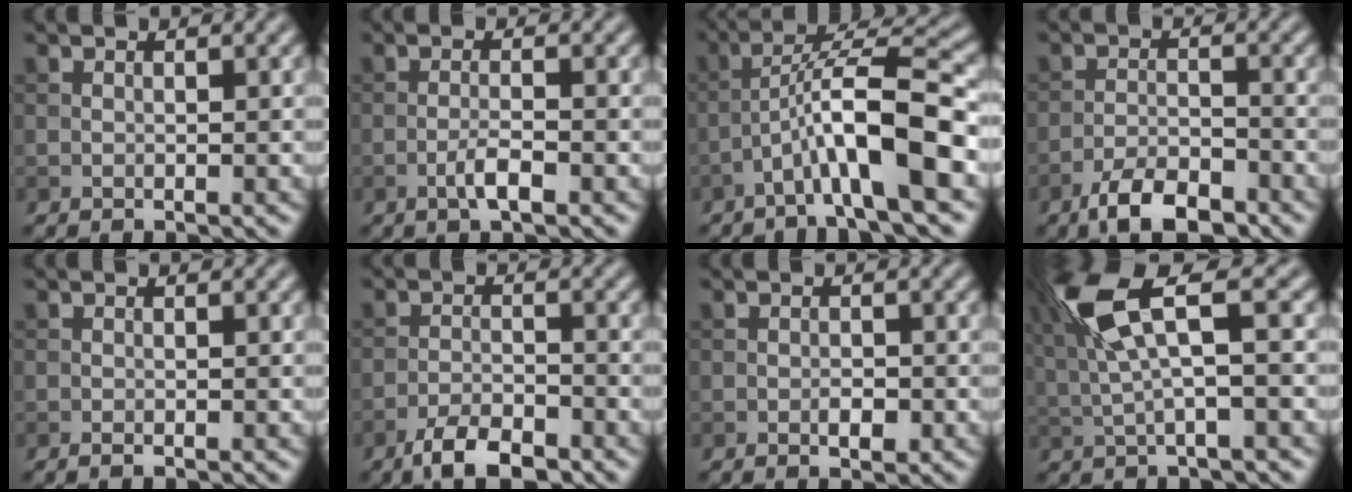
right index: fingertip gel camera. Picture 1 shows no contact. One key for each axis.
{"total": 2.4, "fx": -1.2, "fy": 0.5, "fz": 2.0, "tx": -0.040, "ty": 0.005, "tz": -0.025}
{"total": 8.5, "fx": -3.4, "fy": 1.3, "fz": 7.7, "tx": -0.126, "ty": 0.024, "tz": -0.062}
{"total": 5.3, "fx": -3.9, "fy": 1.8, "fz": 3.0, "tx": -0.050, "ty": 0.000, "tz": -0.073}
{"total": 0.7, "fx": -0.4, "fy": 0.2, "fz": 0.5, "tx": -0.006, "ty": -0.001, "tz": -0.007}
{"total": 4.6, "fx": -3.4, "fy": 1.6, "fz": 2.7, "tx": -0.047, "ty": 0.000, "tz": -0.066}
{"total": 1.6, "fx": -0.6, "fy": 0.8, "fz": 1.3, "tx": -0.019, "ty": 0.001, "tz": -0.010}
{"total": 7.6, "fx": 2.3, "fy": 2.0, "fz": 7.0, "tx": -0.143, "ty": 0.016, "tz": 0.043}